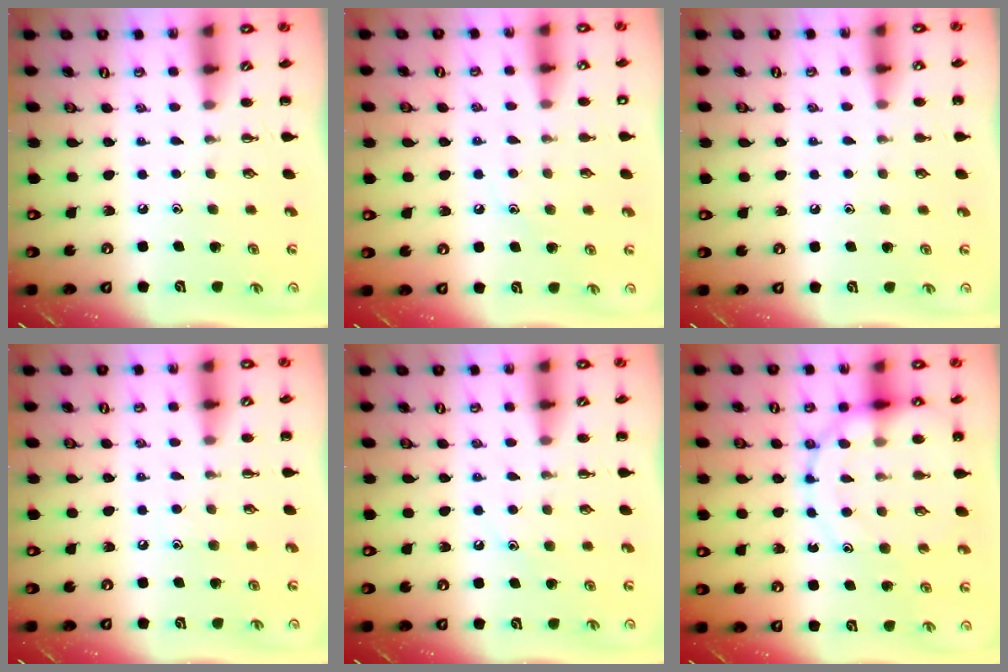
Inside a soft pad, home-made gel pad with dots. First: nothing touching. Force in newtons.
{"total": 8.7, "press": 8.5, "slide": 1.7}
{"total": 3.1, "press": 3.0, "slide": 1.0}
{"total": 5.7, "press": 5.5, "slide": 1.5}
{"total": 7.4, "press": 7.3, "slide": 0.9}
{"total": 14.1, "press": 13.9, "slide": 2.4}